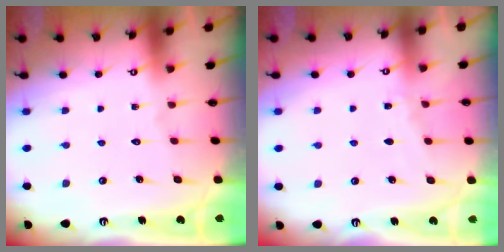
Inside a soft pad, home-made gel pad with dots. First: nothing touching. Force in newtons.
{"total": 2.8, "press": 2.8, "slide": 0.4}